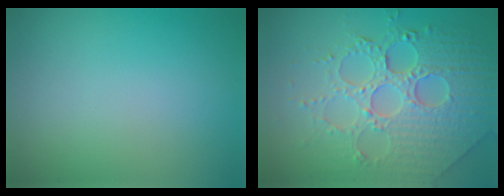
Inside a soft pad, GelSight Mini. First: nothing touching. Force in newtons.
{"total": 8.2, "press": 6.0, "slide": 5.5}